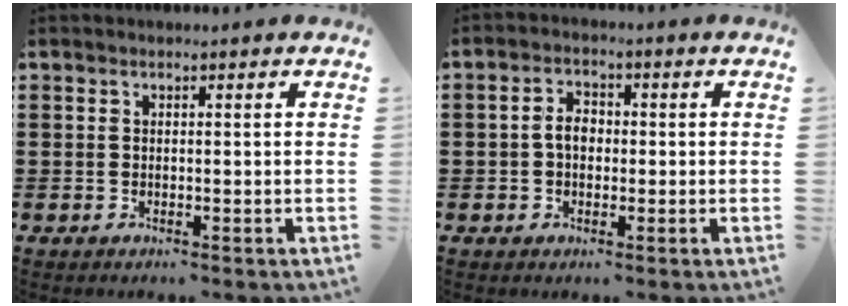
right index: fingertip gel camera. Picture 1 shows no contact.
{"total": 3.1, "force": [-0.3, 2.0, 2.4], "torque": [-0.049, 0.006, -0.008]}